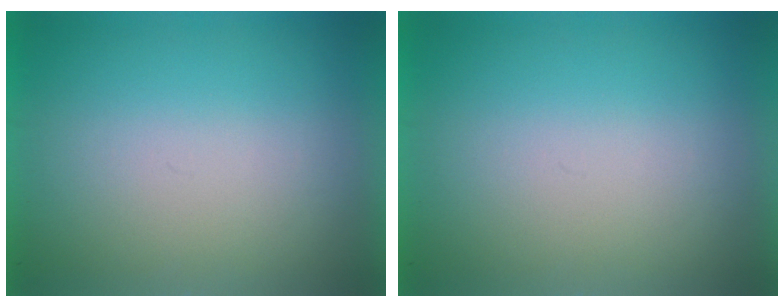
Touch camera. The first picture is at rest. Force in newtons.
{"total": 0.0}